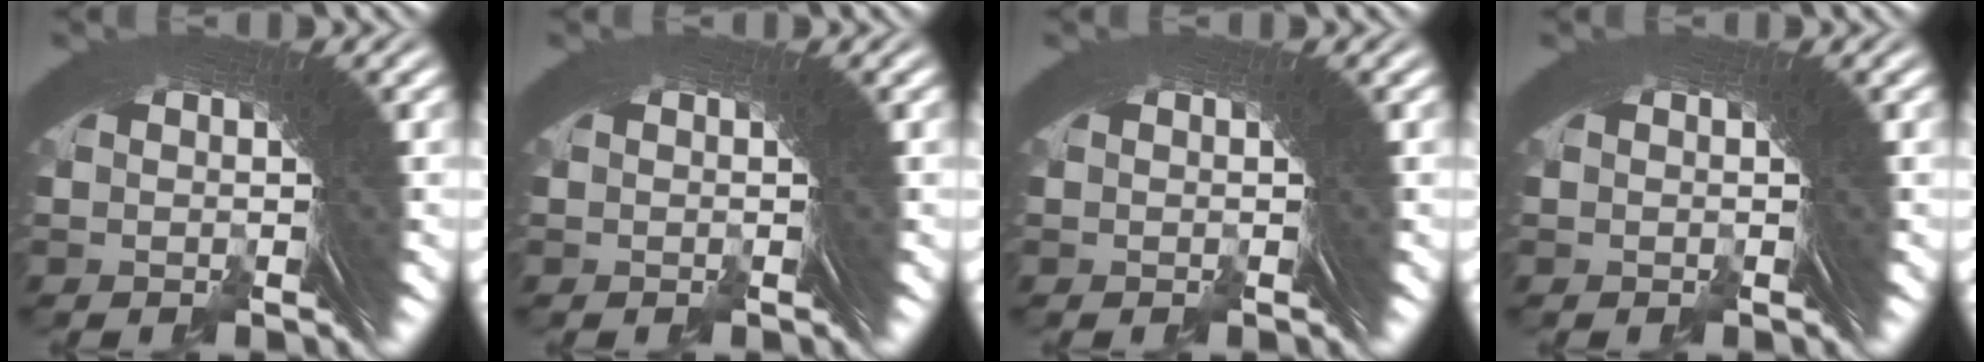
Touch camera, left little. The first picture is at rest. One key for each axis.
{"total": 0.0}
{"total": 0.0}
{"total": 0.0}